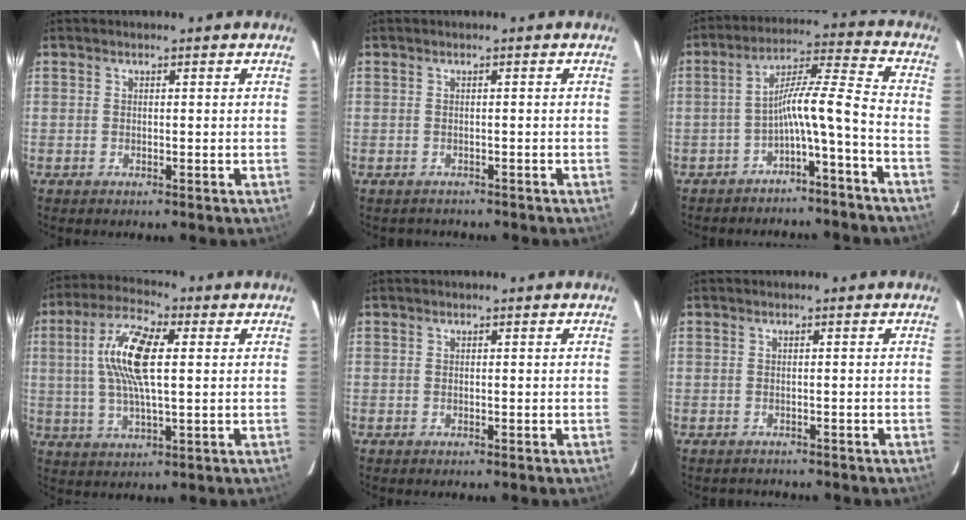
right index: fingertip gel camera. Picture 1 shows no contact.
{"total": 1.7, "force": [-1.6, 0.6, 0.0], "torque": [0.000, 0.003, -0.018]}
{"total": 8.4, "force": [-4.3, -0.6, 7.2], "torque": [-0.145, 0.013, -0.073]}
{"total": 12.2, "force": [2.1, 3.8, 11.4], "torque": [-0.227, 0.015, 0.037]}
{"total": 0.0}
{"total": 1.7, "force": [-1.6, 0.5, -0.1], "torque": [0.002, 0.003, -0.019]}